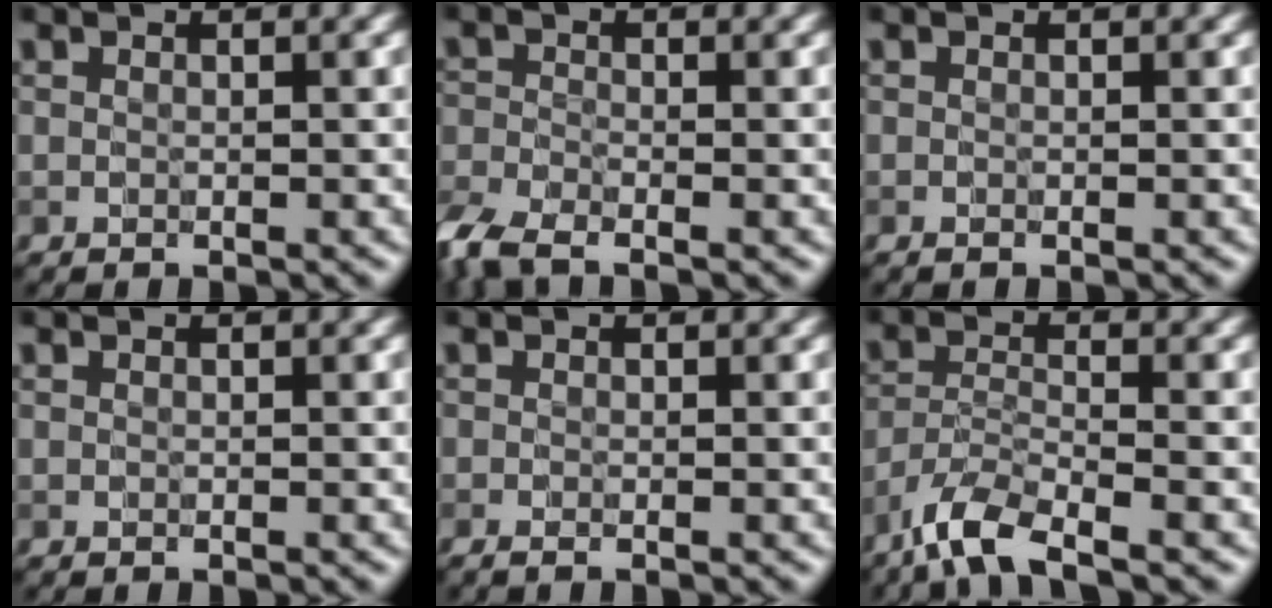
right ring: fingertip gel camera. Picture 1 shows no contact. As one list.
[{"total": 4.4, "force": [-3.2, 1.6, 2.5], "torque": [-0.058, -0.013, -0.078]}, {"total": 0.0}, {"total": 0.0}, {"total": 0.8, "force": [-0.3, 0.2, 0.7], "torque": [-0.012, -0.006, -0.005]}, {"total": 5.0, "force": [-3.8, 1.1, 3.0], "torque": [-0.059, -0.007, -0.081]}]